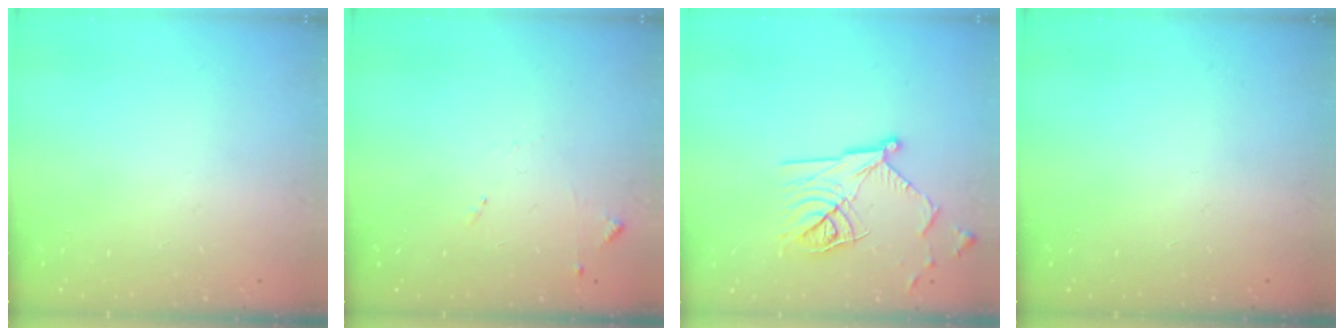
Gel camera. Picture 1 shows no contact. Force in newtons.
{"total": 6.7, "press": 6.6, "slide": 0.6}
{"total": 16.1, "press": 16.1, "slide": 0.6}
{"total": 0.0}